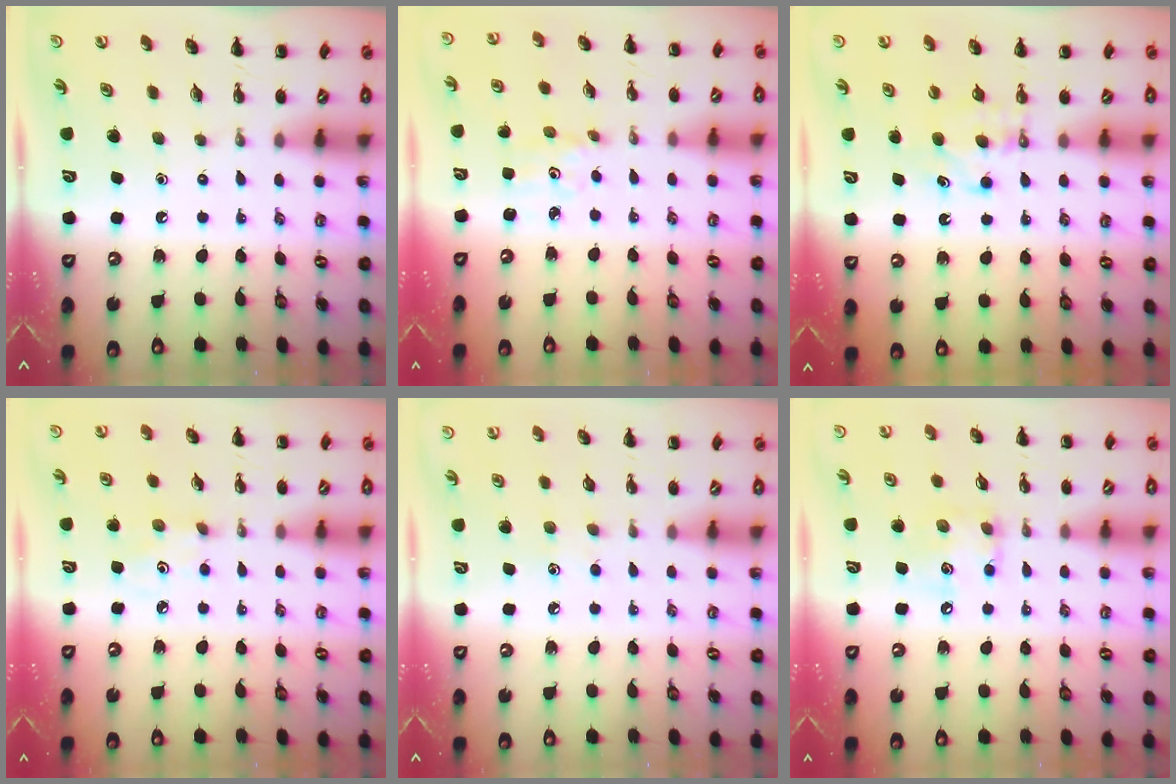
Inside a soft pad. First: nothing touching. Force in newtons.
{"total": 2.1, "press": 2.0, "slide": 0.6}
{"total": 5.6, "press": 5.4, "slide": 1.5}
{"total": 2.7, "press": 2.6, "slide": 0.6}
{"total": 4.3, "press": 4.1, "slide": 1.2}
{"total": 7.7, "press": 7.7, "slide": 0.6}